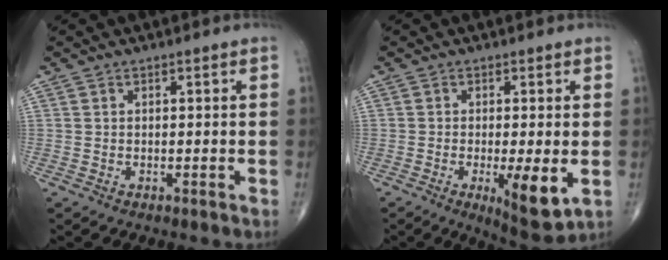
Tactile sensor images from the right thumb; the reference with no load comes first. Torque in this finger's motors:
{"motor_torque": [2.22, 2.79, 2.29, -0.48, 0.85]}